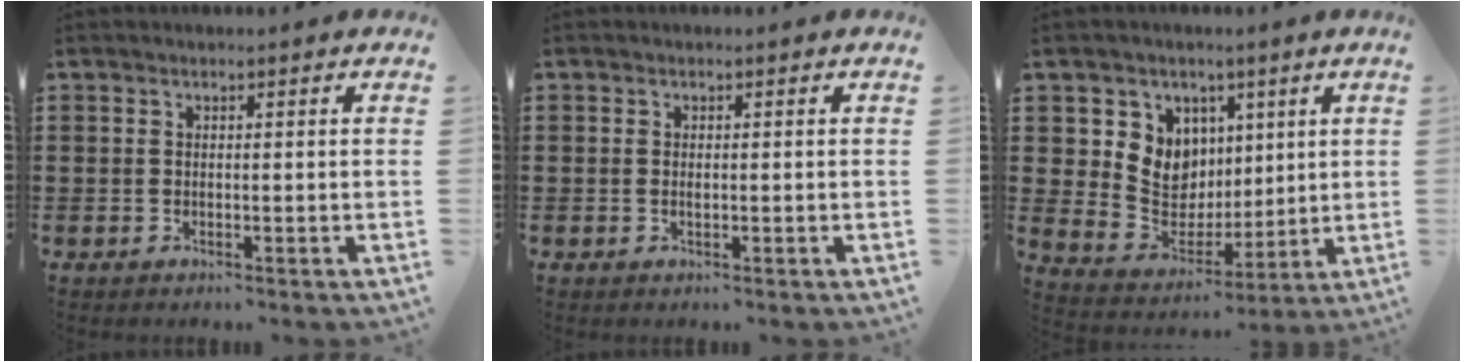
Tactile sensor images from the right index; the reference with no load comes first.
{"total": 0.7, "force": [0.0, 0.1, 0.7], "torque": [-0.015, -0.002, 0.000]}
{"total": 8.2, "force": [2.6, 7.5, 1.8], "torque": [-0.065, -0.020, 0.052]}